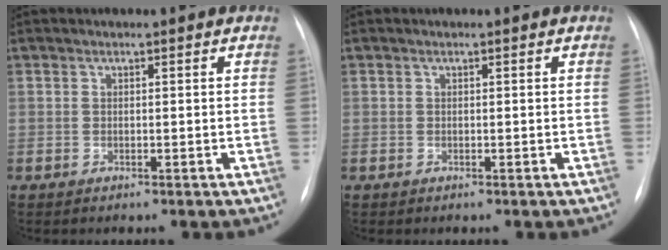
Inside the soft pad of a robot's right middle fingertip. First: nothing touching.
{"total": 0.0}